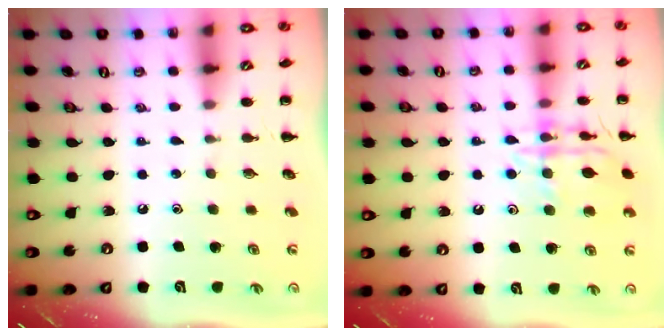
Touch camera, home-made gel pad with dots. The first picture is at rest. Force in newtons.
{"total": 14.2, "press": 14.2, "slide": 0.7}